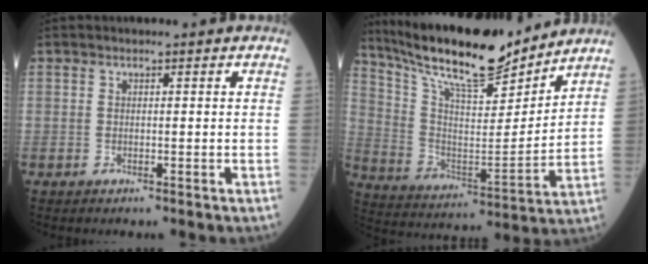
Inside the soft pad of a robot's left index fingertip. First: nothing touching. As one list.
[{"total": 19.0, "force": [16.6, 2.6, 8.7], "torque": [-0.166, -0.007, 0.292]}]